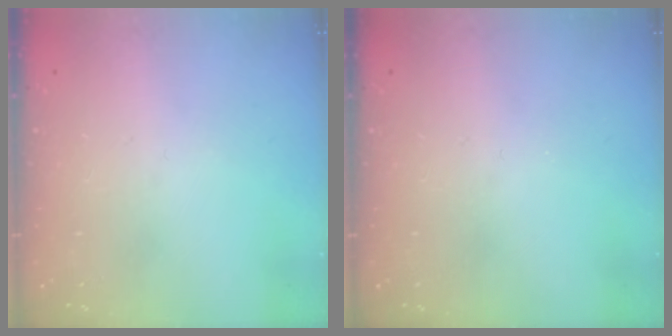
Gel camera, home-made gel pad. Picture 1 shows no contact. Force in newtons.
{"total": 0.0}